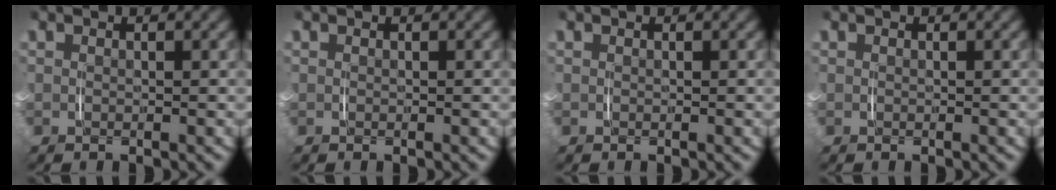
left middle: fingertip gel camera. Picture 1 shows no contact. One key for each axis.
{"total": 0.0}
{"total": 0.0}
{"total": 0.0}